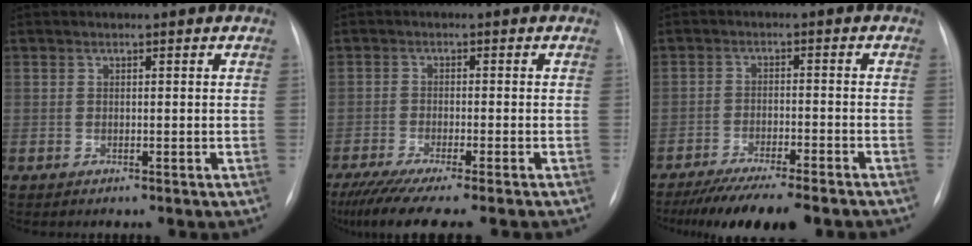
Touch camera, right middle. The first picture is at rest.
{"total": 10.8, "force": [-8.9, 0.0, 6.2], "torque": [-0.082, -0.029, -0.139]}
{"total": 12.5, "force": [-10.5, 1.3, 6.6], "torque": [-0.094, -0.020, -0.159]}